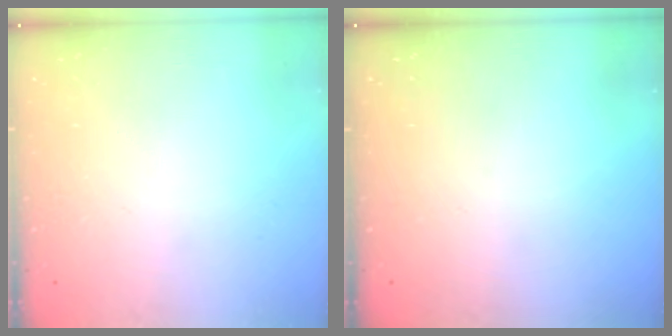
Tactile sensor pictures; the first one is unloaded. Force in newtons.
{"total": 0.0}